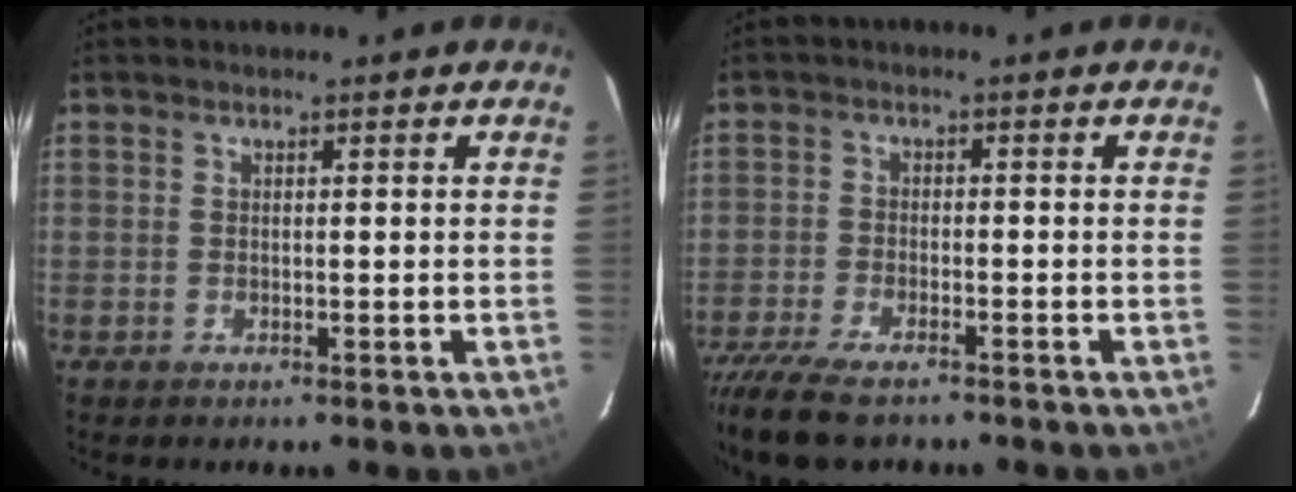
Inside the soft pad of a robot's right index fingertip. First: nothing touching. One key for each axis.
{"total": 9.7, "fx": -8.1, "fy": 2.6, "fz": 4.8, "tx": -0.122, "ty": -0.035, "tz": -0.149}